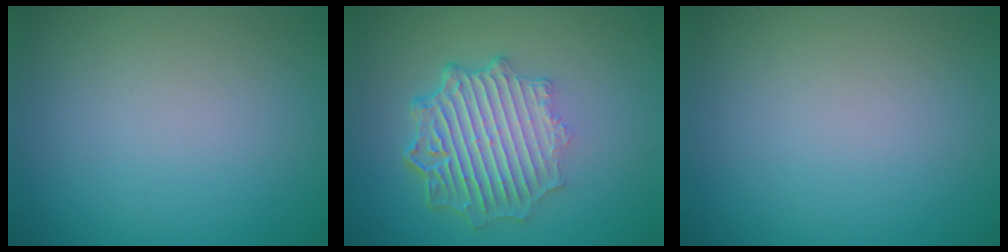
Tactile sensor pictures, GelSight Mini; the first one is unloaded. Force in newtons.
{"total": 6.9, "press": 5.0, "slide": 4.7}
{"total": 0.0}